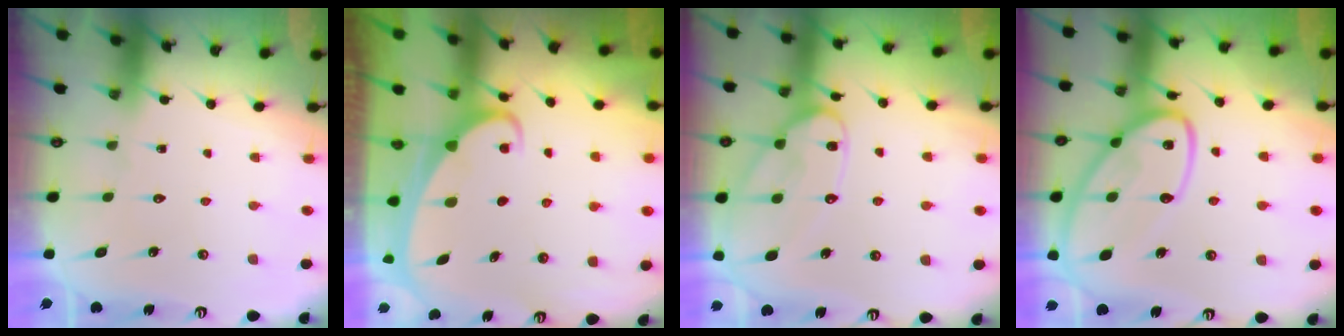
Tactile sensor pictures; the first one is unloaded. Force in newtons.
{"total": 2.2, "press": 2.2, "slide": 0.3}
{"total": 13.5, "press": 13.4, "slide": 1.1}
{"total": 16.5, "press": 16.4, "slide": 1.3}